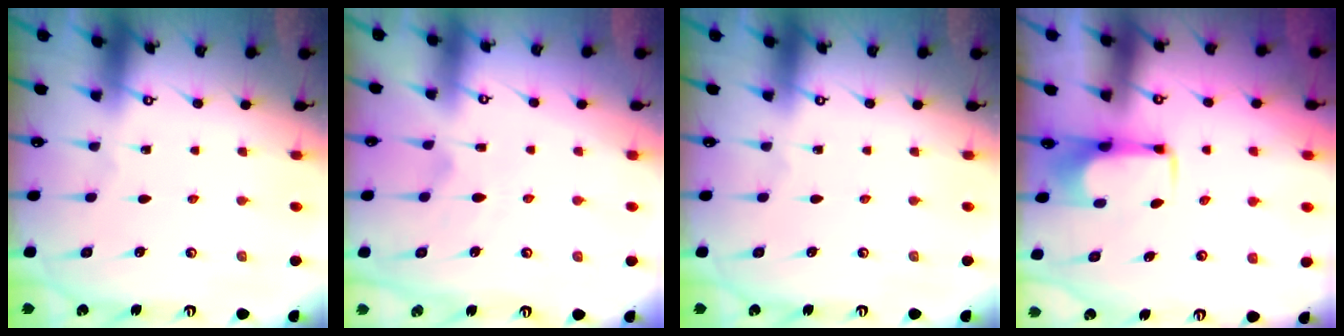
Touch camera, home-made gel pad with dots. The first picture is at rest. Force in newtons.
{"total": 1.3, "press": 0.6, "slide": 1.2}
{"total": 0.0}
{"total": 2.1, "press": 2.1, "slide": 0.5}